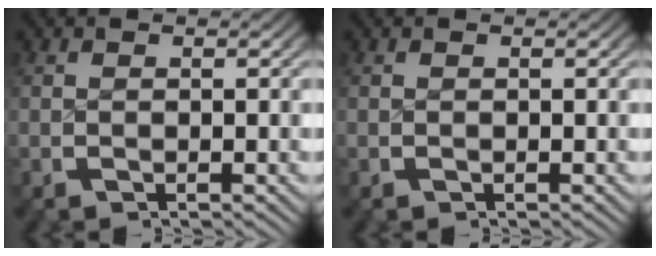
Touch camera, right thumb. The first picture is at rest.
{"total": 0.0}